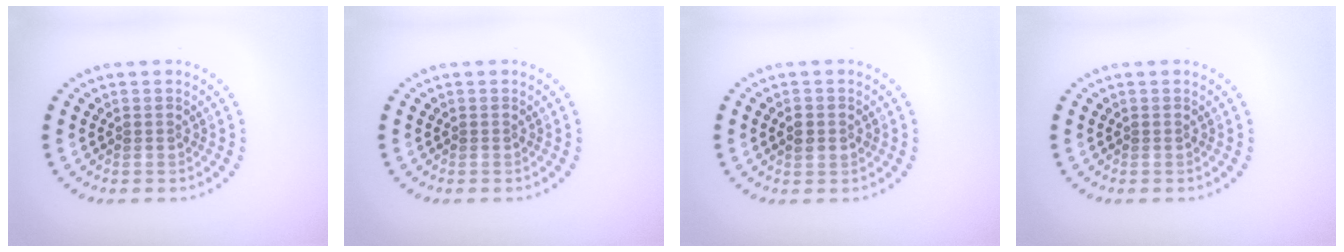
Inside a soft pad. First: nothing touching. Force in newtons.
{"total": 0.0}
{"total": 1.6, "press": 1.6, "slide": 0.2}
{"total": 0.0}